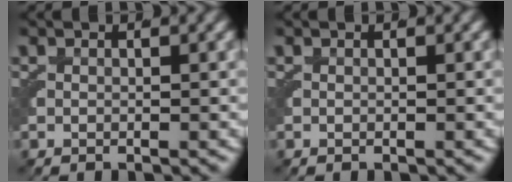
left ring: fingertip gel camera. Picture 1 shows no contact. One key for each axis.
{"total": 0.0}